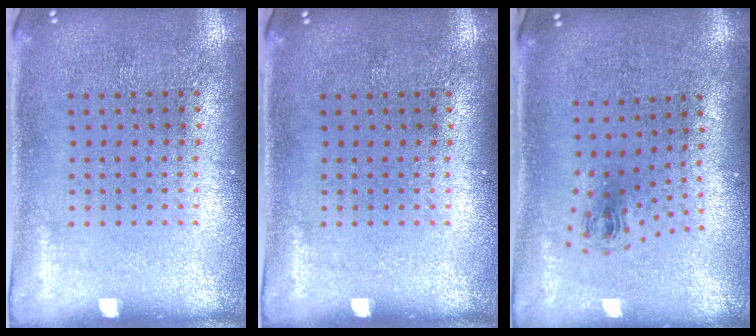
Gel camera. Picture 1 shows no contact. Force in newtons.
{"total": 0.0}
{"total": 0.8, "press": 0.4, "slide": 0.7}